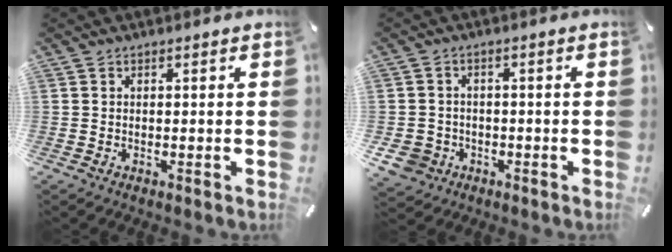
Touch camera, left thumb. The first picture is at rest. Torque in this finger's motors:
{"motor_torque": [-0.09, -0.11, 0.09, 0.05, -0.05]}